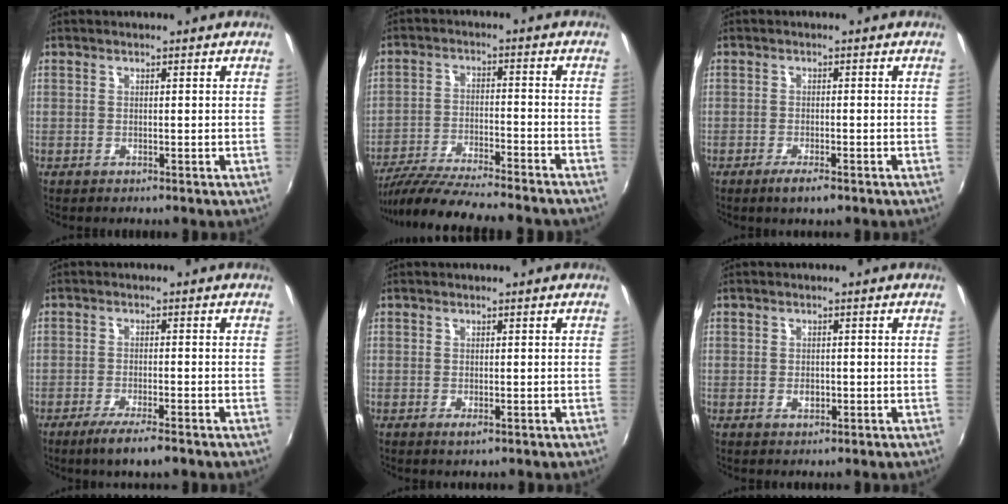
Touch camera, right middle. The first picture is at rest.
{"total": 17.9, "force": [-15.8, 1.0, 8.4], "torque": [-0.164, -0.032, -0.250]}
{"total": 3.3, "force": [-2.1, 0.6, 2.4], "torque": [-0.056, -0.008, -0.039]}
{"total": 5.8, "force": [-4.1, 0.5, 4.1], "torque": [-0.091, -0.017, -0.071]}
{"total": 1.1, "force": [-0.3, 0.1, 1.1], "torque": [-0.020, -0.004, -0.004]}
{"total": 1.4, "force": [-0.3, 1.0, 1.0], "torque": [-0.016, 0.001, -0.005]}